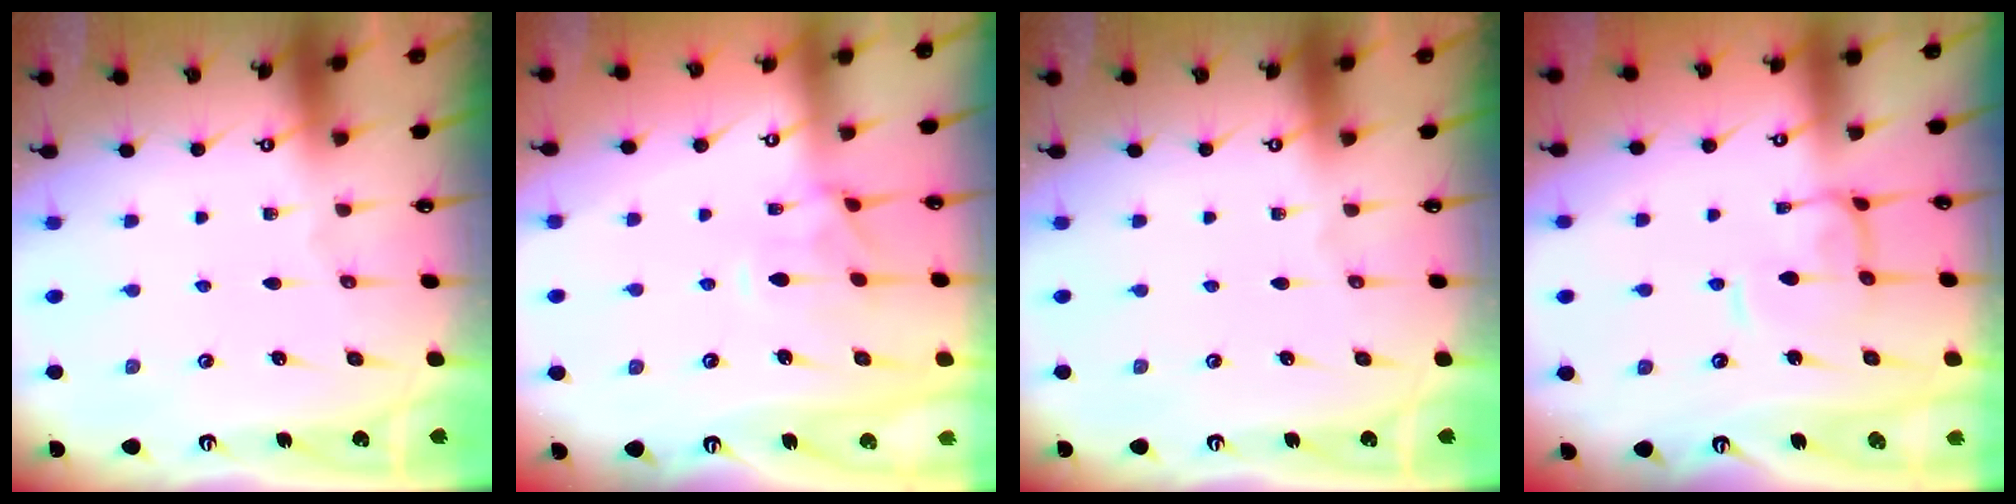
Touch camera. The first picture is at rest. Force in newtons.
{"total": 1.9, "press": 1.7, "slide": 0.9}
{"total": 0.0}
{"total": 3.4, "press": 3.3, "slide": 0.8}